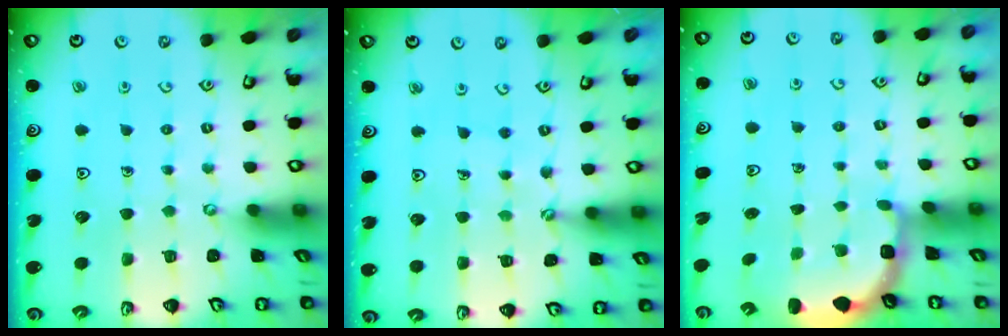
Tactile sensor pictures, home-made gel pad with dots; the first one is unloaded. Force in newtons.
{"total": 1.2, "press": 1.2, "slide": 0.2}
{"total": 2.7, "press": 2.3, "slide": 1.4}